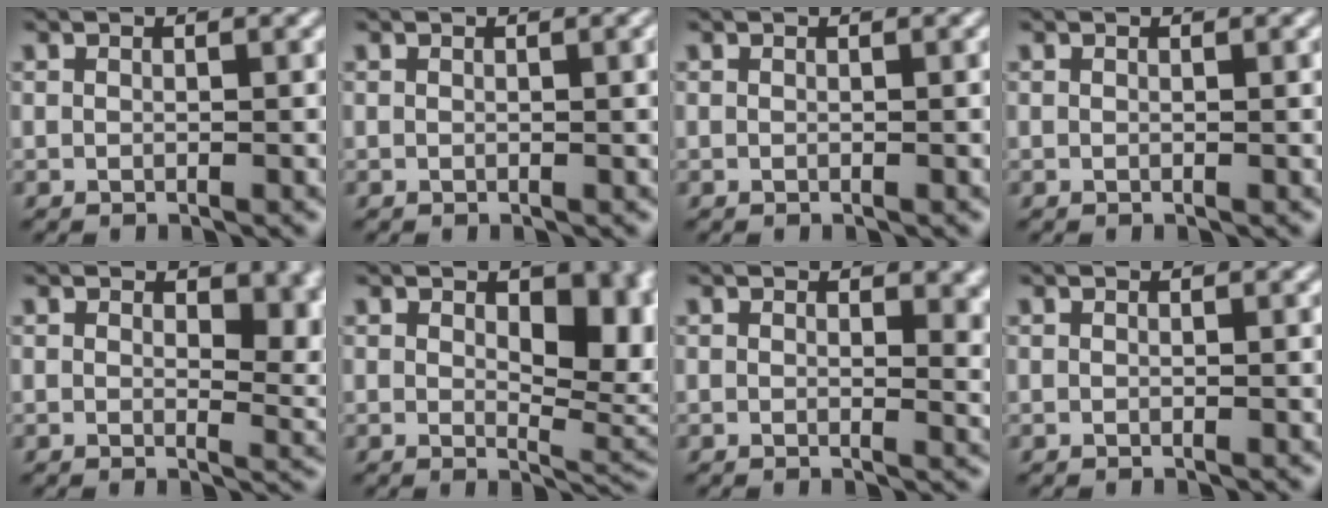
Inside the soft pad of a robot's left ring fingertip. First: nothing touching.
{"total": 1.5, "force": [0.3, 0.3, 1.4], "torque": [-0.017, 0.001, 0.002]}
{"total": 0.0}
{"total": 0.5, "force": [0.1, 0.0, 0.5], "torque": [-0.005, 0.000, 0.000]}
{"total": 4.8, "force": [1.6, 2.6, 3.7], "torque": [-0.037, -0.009, 0.024]}
{"total": 7.4, "force": [1.2, 3.9, 6.2], "torque": [-0.083, -0.010, 0.026]}
{"total": 3.4, "force": [1.0, 1.9, 2.7], "torque": [-0.022, -0.008, 0.014]}
{"total": 0.0}